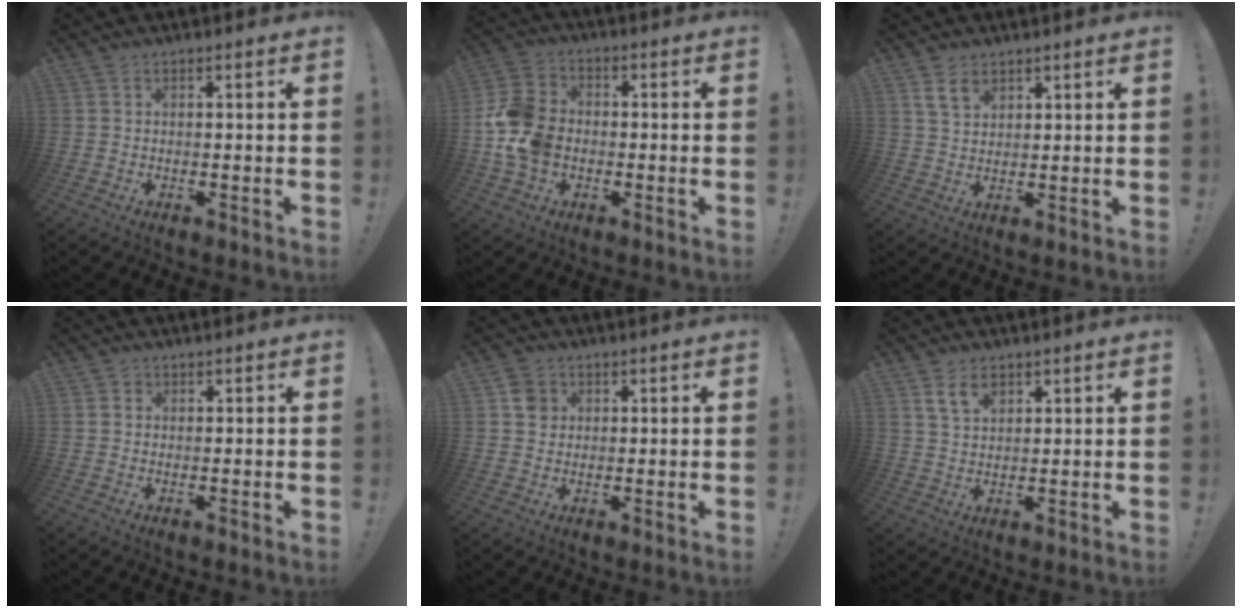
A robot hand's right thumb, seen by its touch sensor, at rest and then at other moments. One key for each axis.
{"total": 13.5, "fx": -2.7, "fy": 10.6, "fz": 7.9, "tx": -0.150, "ty": 0.030, "tz": -0.044}
{"total": 6.0, "fx": 3.5, "fy": 4.1, "fz": 2.7, "tx": -0.043, "ty": -0.009, "tz": 0.068}
{"total": 0.9, "fx": 0.4, "fy": 0.9, "fz": 0.1, "tx": 0.006, "ty": -0.002, "tz": 0.006}
{"total": 4.8, "fx": 1.5, "fy": 4.3, "fz": 1.7, "tx": -0.010, "ty": 0.000, "tz": 0.027}
{"total": 6.3, "fx": 3.6, "fy": 3.9, "fz": 3.3, "tx": -0.055, "ty": -0.008, "tz": 0.069}